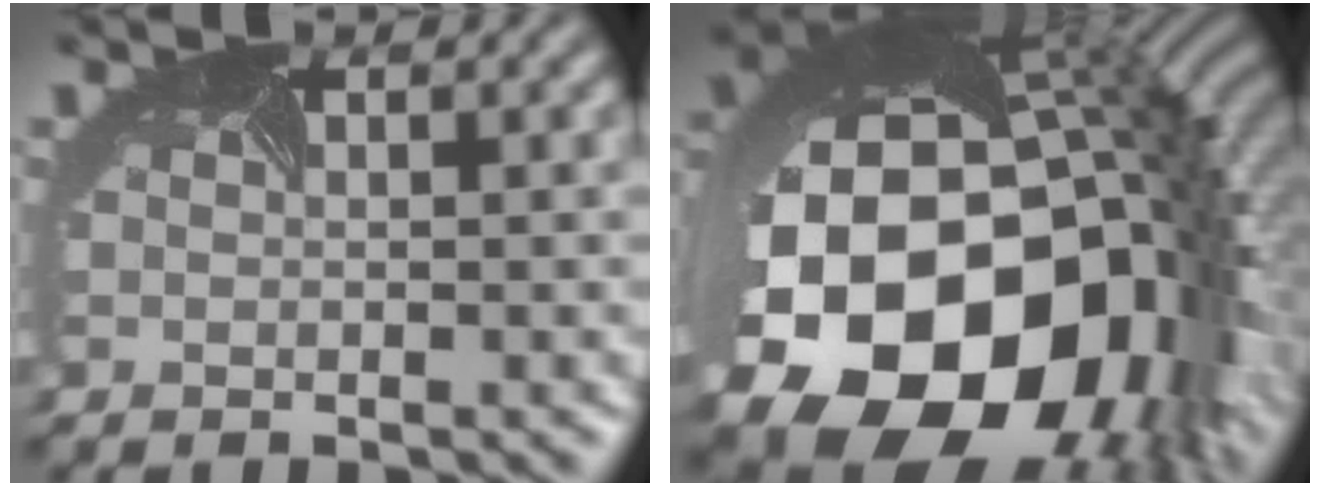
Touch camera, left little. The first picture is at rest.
{"total": 21.3, "force": [-4.8, 15.1, 14.1], "torque": [-0.318, -0.069, -0.053]}